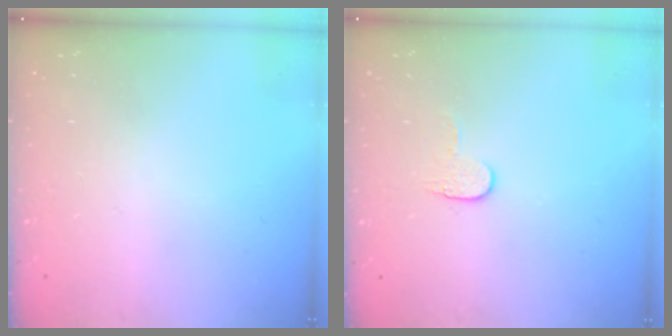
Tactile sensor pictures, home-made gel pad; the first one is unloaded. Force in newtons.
{"total": 4.5, "press": 4.5, "slide": 0.4}